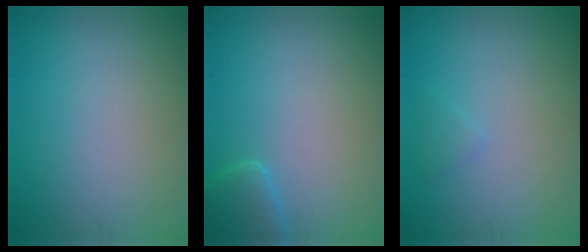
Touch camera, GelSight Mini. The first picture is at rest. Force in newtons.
{"total": 2.1, "press": 2.1, "slide": 0.2}
{"total": 0.7, "press": 0.7, "slide": 0.0}